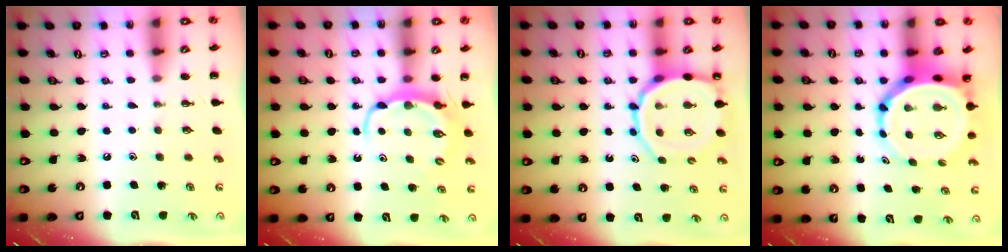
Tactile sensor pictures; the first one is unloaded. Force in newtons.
{"total": 5.9, "press": 5.9, "slide": 0.6}
{"total": 10.4, "press": 10.0, "slide": 3.0}
{"total": 6.6, "press": 6.3, "slide": 2.2}